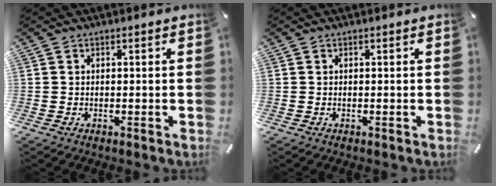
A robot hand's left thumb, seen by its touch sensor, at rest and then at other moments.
{"total": 0.0}